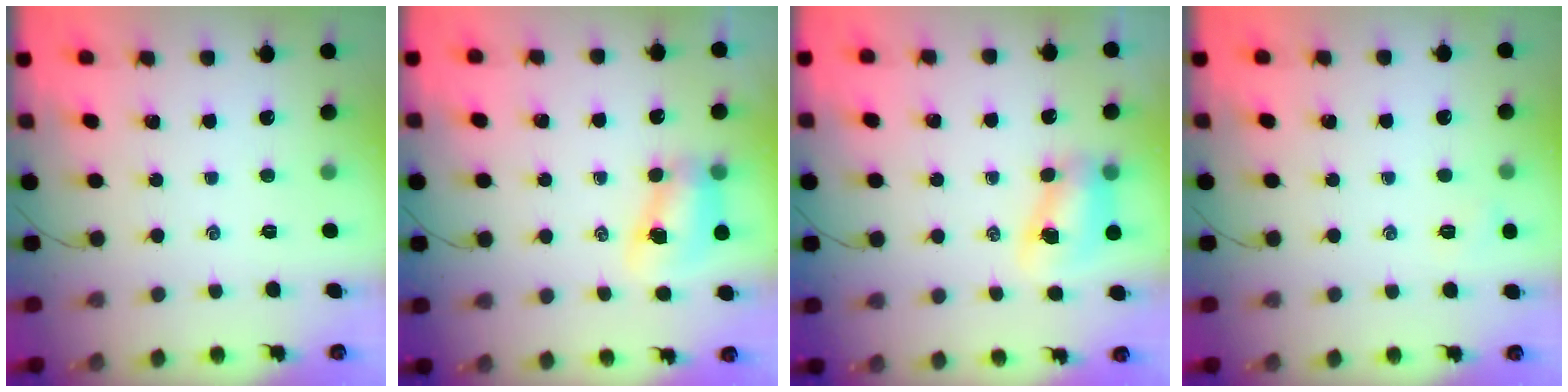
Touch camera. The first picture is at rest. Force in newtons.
{"total": 7.8, "press": 7.7, "slide": 1.1}
{"total": 7.6, "press": 7.5, "slide": 1.1}
{"total": 5.1, "press": 5.0, "slide": 1.2}